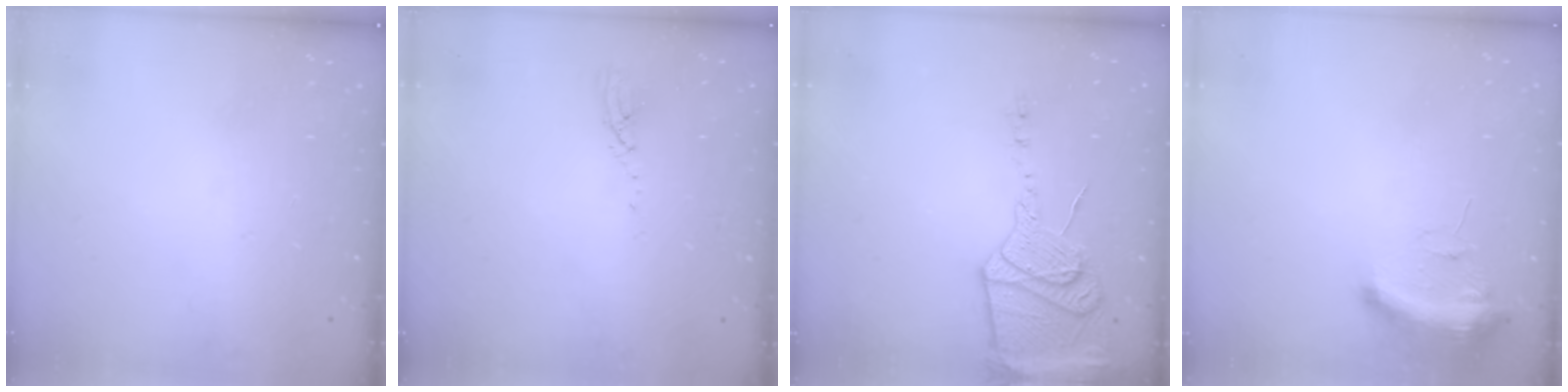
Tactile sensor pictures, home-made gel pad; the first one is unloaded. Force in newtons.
{"total": 3.1, "press": 3.1, "slide": 0.1}
{"total": 16.9, "press": 16.8, "slide": 1.6}
{"total": 9.4, "press": 9.3, "slide": 1.3}